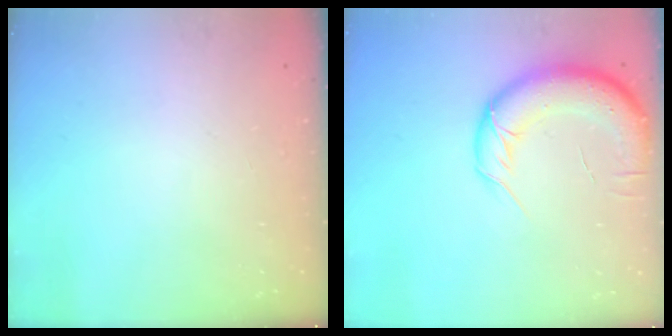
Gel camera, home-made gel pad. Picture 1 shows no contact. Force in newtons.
{"total": 14.6, "press": 14.3, "slide": 3.1}